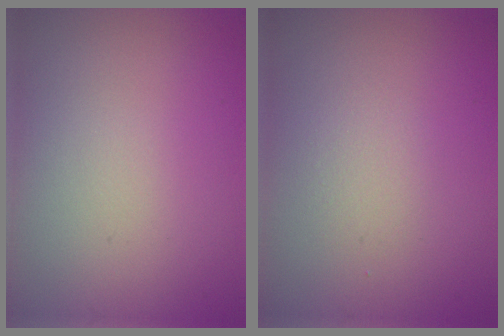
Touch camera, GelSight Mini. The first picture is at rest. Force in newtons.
{"total": 1.1, "press": 1.1, "slide": 0.0}